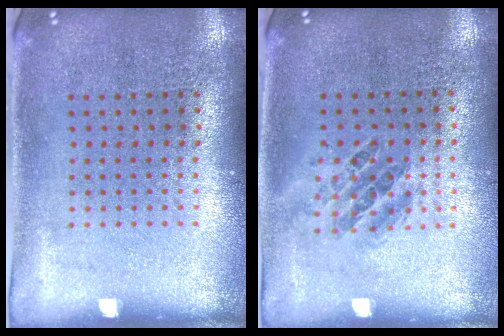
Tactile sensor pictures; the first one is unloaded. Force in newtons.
{"total": 1.0, "press": 0.9, "slide": 0.3}